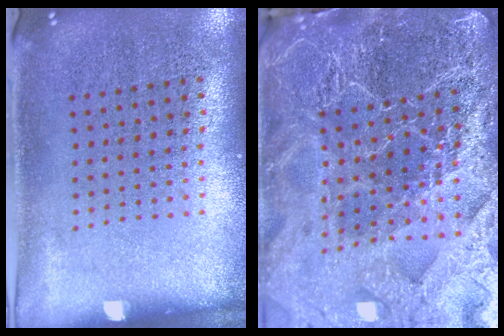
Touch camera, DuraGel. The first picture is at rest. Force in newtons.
{"total": 5.0, "press": 4.5, "slide": 2.3}